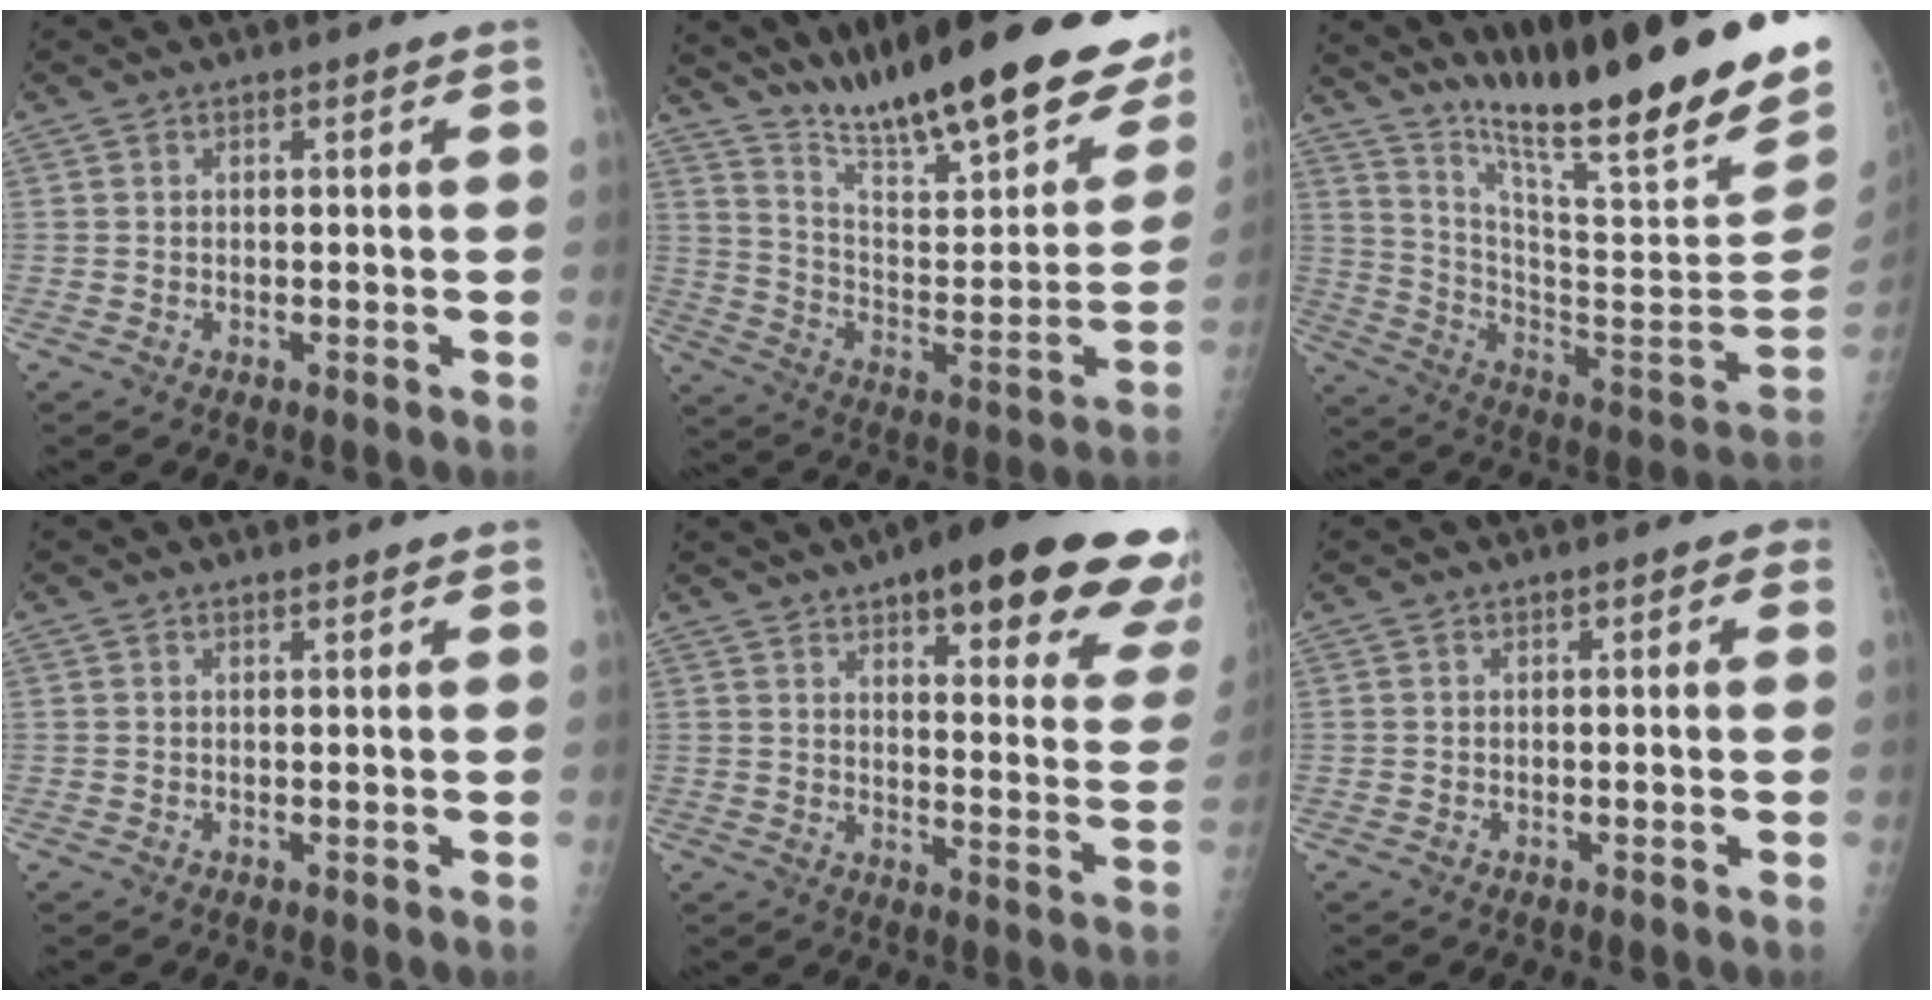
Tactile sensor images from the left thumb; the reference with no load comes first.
{"total": 29.3, "force": [21.7, 6.0, 18.7], "torque": [-0.259, -0.095, 0.327]}
{"total": 27.0, "force": [21.3, 0.2, 16.6], "torque": [-0.253, -0.144, 0.340]}
{"total": 1.4, "force": [1.2, 0.2, 0.6], "torque": [-0.003, -0.002, 0.017]}
{"total": 26.8, "force": [17.1, 6.8, 19.5], "torque": [-0.207, -0.057, 0.215]}
{"total": 1.6, "force": [0.8, 0.6, 1.2], "torque": [-0.013, 0.000, 0.008]}